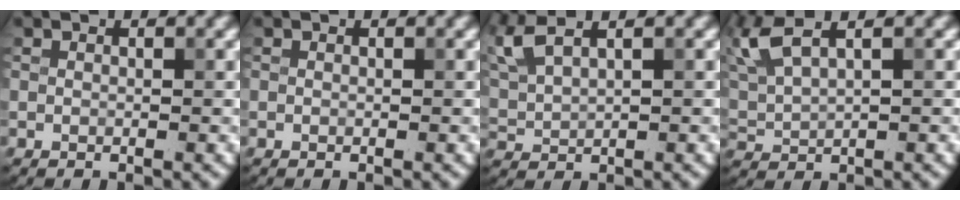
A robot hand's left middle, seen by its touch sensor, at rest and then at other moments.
{"total": 0.0}
{"total": 5.0, "force": [3.5, 1.6, 3.3], "torque": [-0.093, 0.022, 0.072]}
{"total": 4.3, "force": [2.7, 1.4, 3.0], "torque": [-0.082, 0.019, 0.061]}